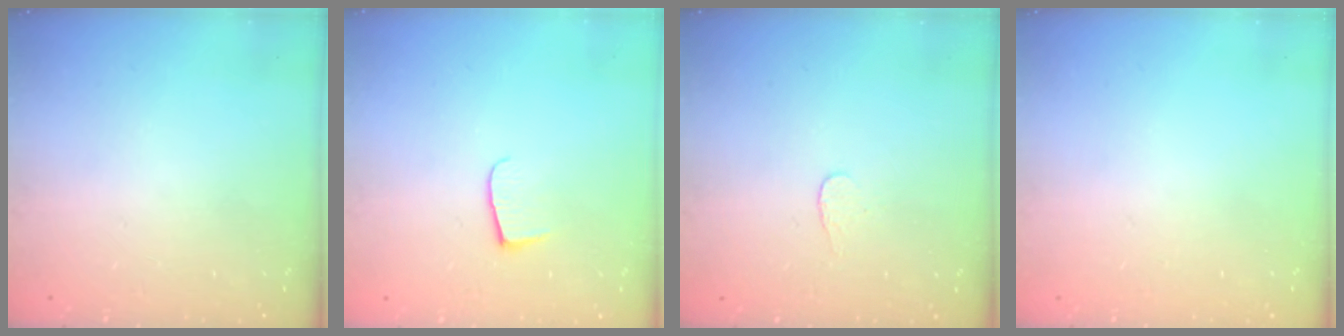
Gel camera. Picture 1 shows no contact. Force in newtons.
{"total": 6.2, "press": 6.1, "slide": 0.6}
{"total": 2.7, "press": 2.7, "slide": 0.3}
{"total": 0.0}